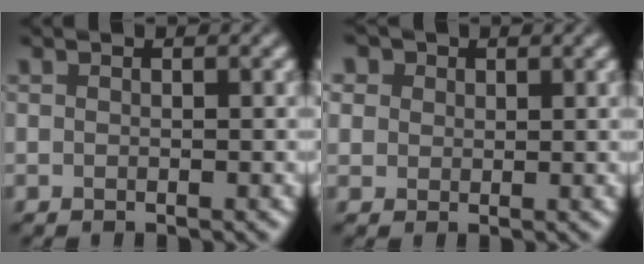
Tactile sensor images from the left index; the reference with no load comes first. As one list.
[{"total": 5.2, "force": [2.8, 3.7, 2.3], "torque": [-0.068, 0.014, 0.038]}]